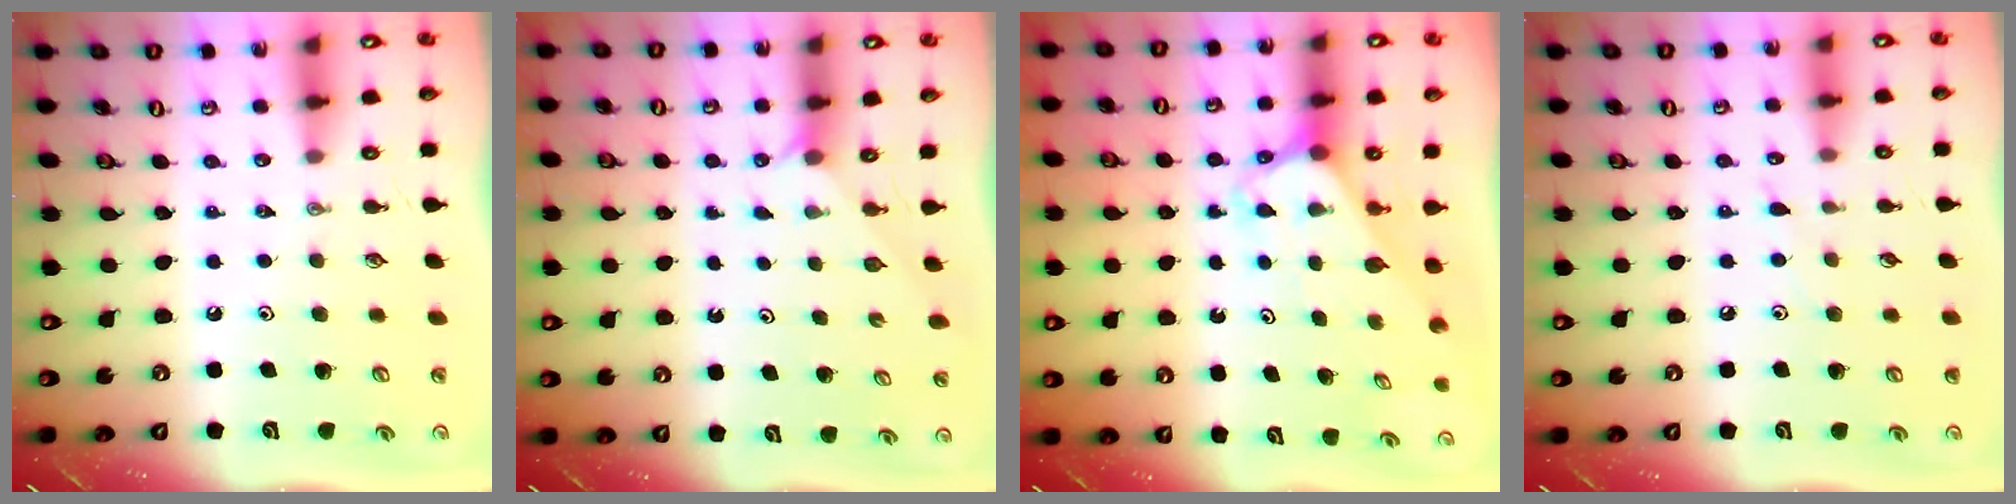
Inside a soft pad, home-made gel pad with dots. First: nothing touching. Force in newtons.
{"total": 1.2, "press": 1.2, "slide": 0.1}
{"total": 2.7, "press": 2.7, "slide": 0.2}
{"total": 3.0, "press": 3.0, "slide": 0.4}